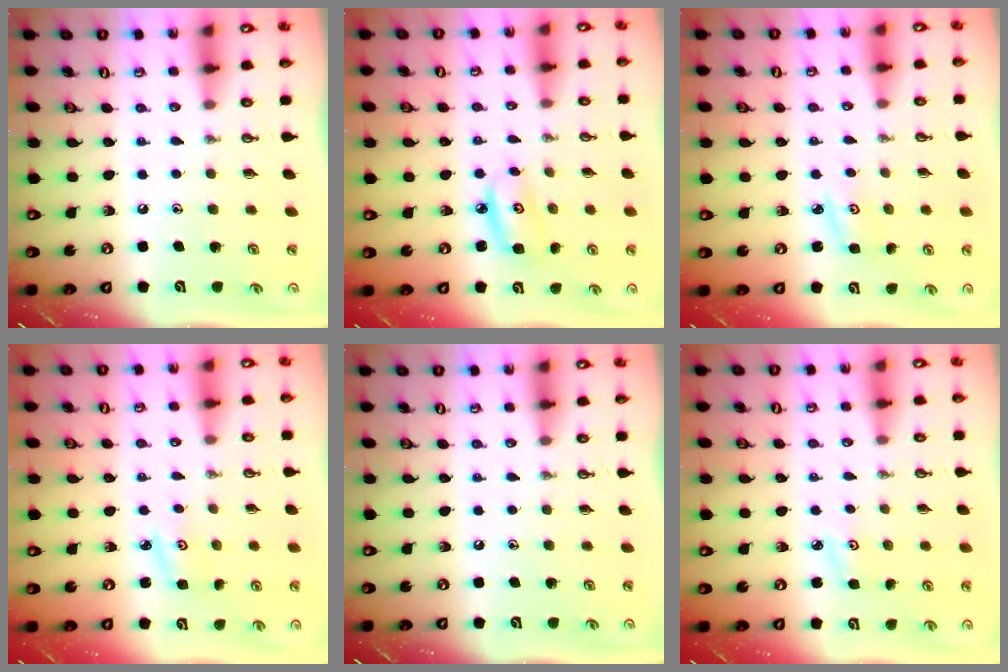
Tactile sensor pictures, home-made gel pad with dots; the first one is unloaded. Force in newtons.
{"total": 5.6, "press": 5.5, "slide": 0.4}
{"total": 3.7, "press": 3.6, "slide": 0.6}
{"total": 3.7, "press": 3.6, "slide": 0.6}
{"total": 0.0}
{"total": 2.7, "press": 2.6, "slide": 0.4}